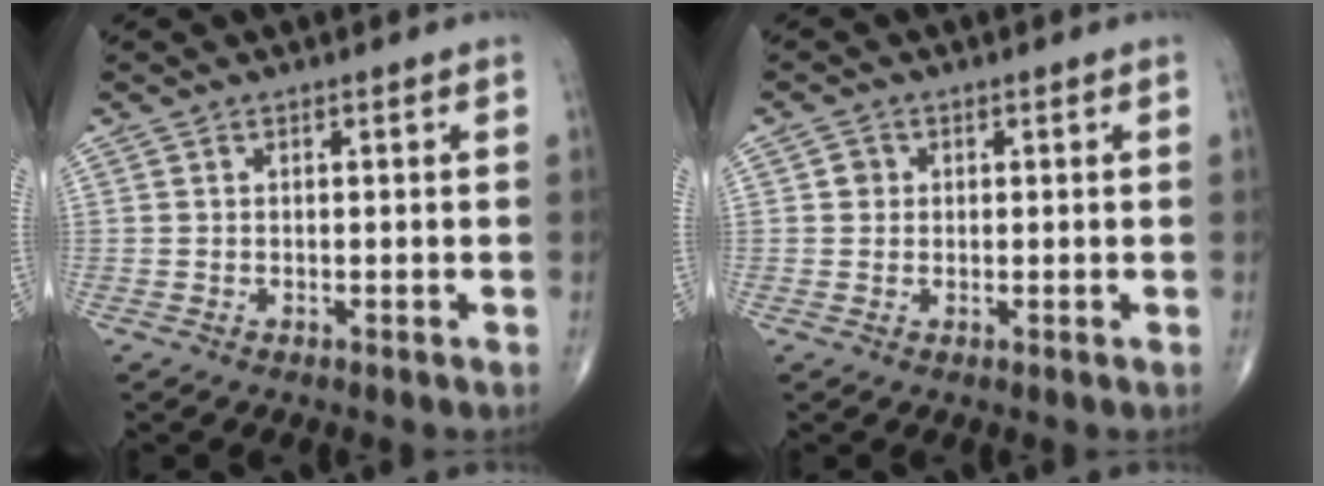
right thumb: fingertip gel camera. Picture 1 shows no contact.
{"total": 1.7, "force": [0.3, 1.6, 0.5], "torque": [-0.001, 0.002, 0.002]}